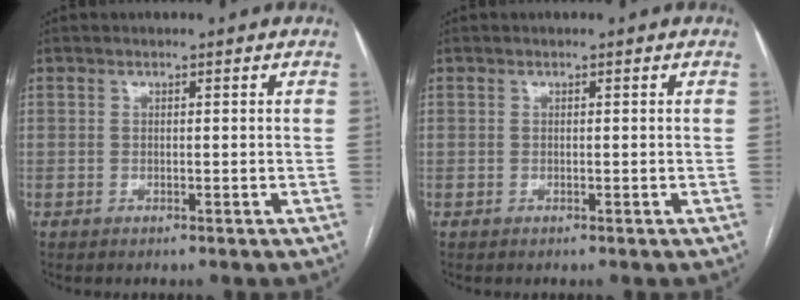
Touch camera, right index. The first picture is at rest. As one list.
[{"total": 0.0}]